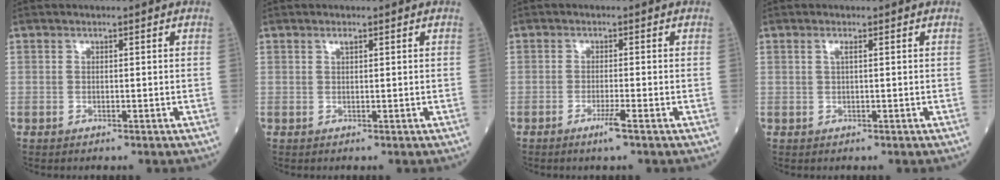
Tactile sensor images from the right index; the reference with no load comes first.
{"total": 0.8, "force": [0.5, 0.2, 0.6], "torque": [-0.012, 0.000, 0.008]}
{"total": 2.4, "force": [-1.5, -0.4, 1.9], "torque": [-0.037, -0.006, -0.028]}
{"total": 0.7, "force": [0.2, 0.0, 0.7], "torque": [-0.019, 0.002, 0.004]}